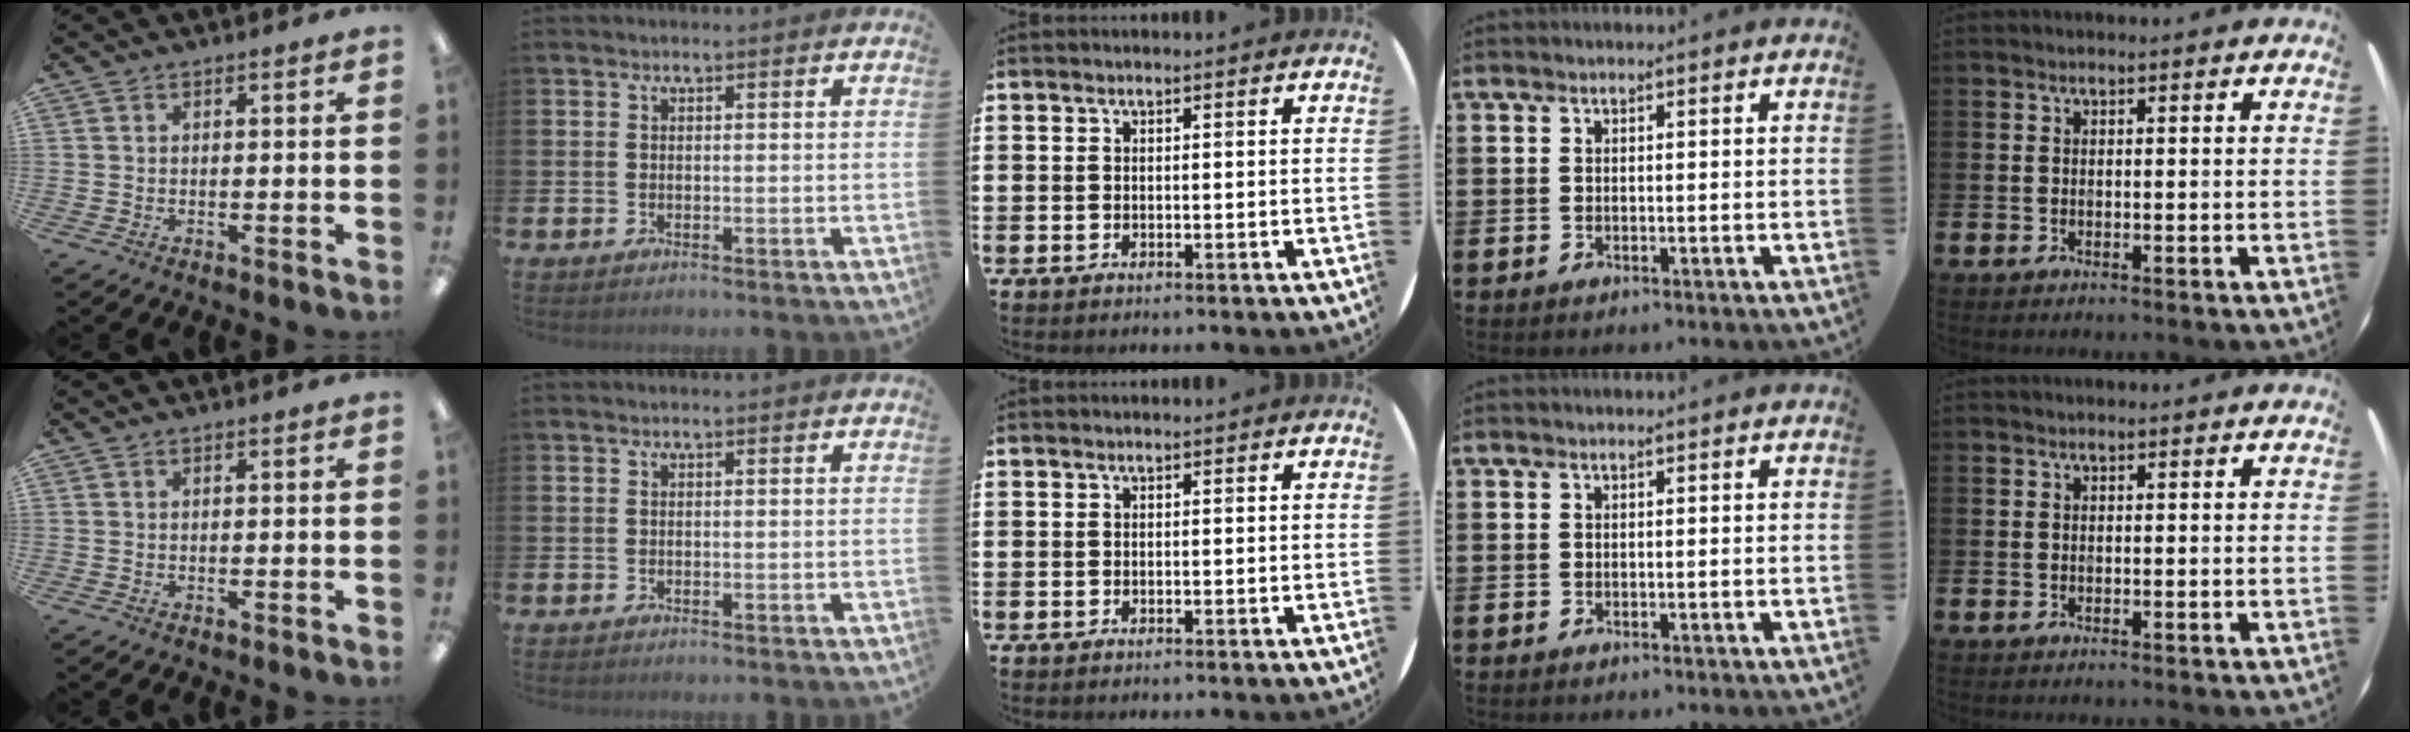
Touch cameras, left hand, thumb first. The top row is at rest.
{}